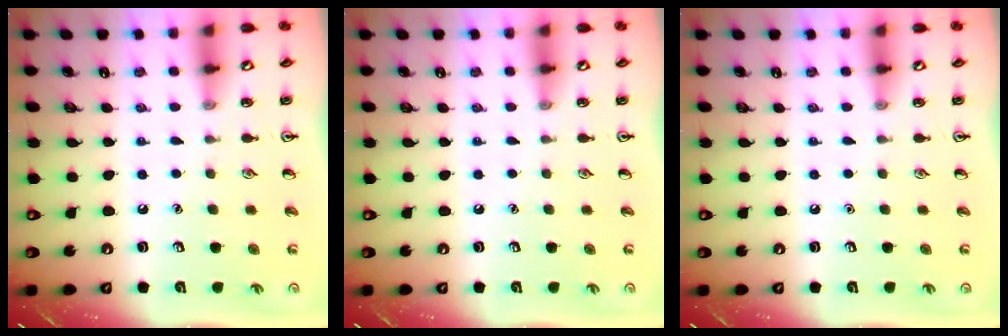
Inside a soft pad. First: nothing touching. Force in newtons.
{"total": 0.0}
{"total": 0.0}